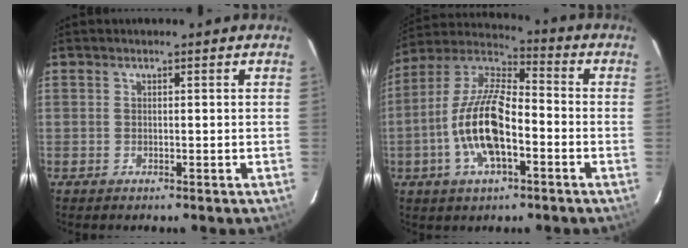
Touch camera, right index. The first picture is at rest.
{"total": 15.2, "force": [-4.6, 6.0, 13.2], "torque": [-0.270, 0.002, -0.090]}